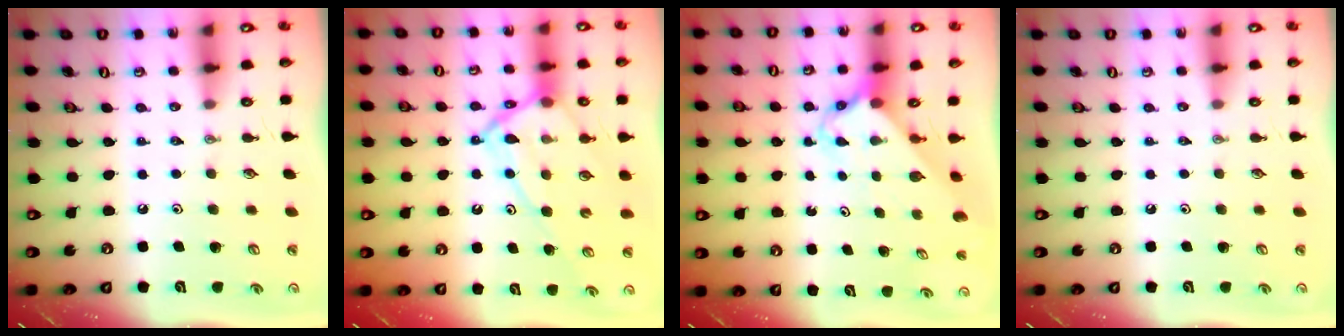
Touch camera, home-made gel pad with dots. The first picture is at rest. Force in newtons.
{"total": 14.8, "press": 14.8, "slide": 1.2}
{"total": 2.6, "press": 2.6, "slide": 0.2}
{"total": 0.0}